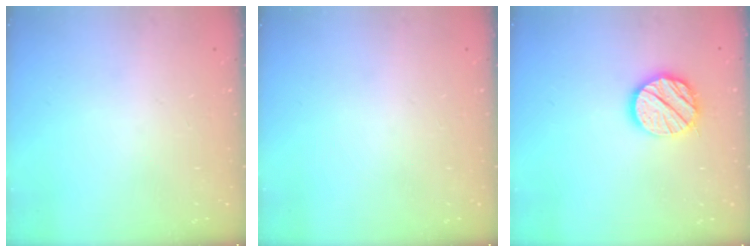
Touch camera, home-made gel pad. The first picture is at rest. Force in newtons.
{"total": 0.0}
{"total": 13.3, "press": 13.2, "slide": 1.4}